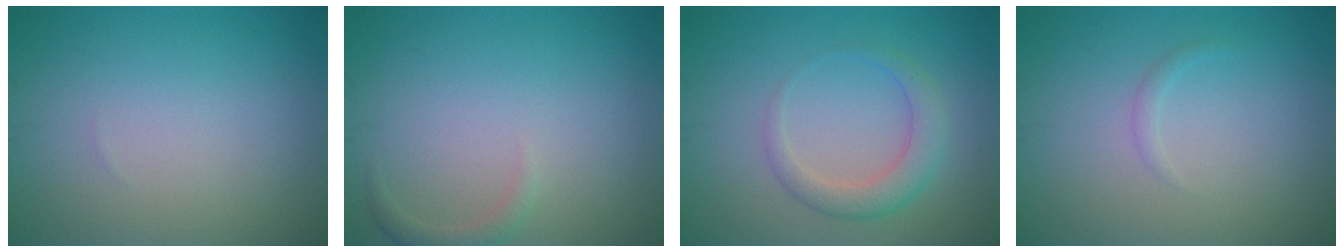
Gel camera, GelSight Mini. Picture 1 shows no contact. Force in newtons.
{"total": 1.3, "press": 1.2, "slide": 0.2}
{"total": 3.0, "press": 3.0, "slide": 0.1}
{"total": 0.7, "press": 0.7, "slide": 0.1}